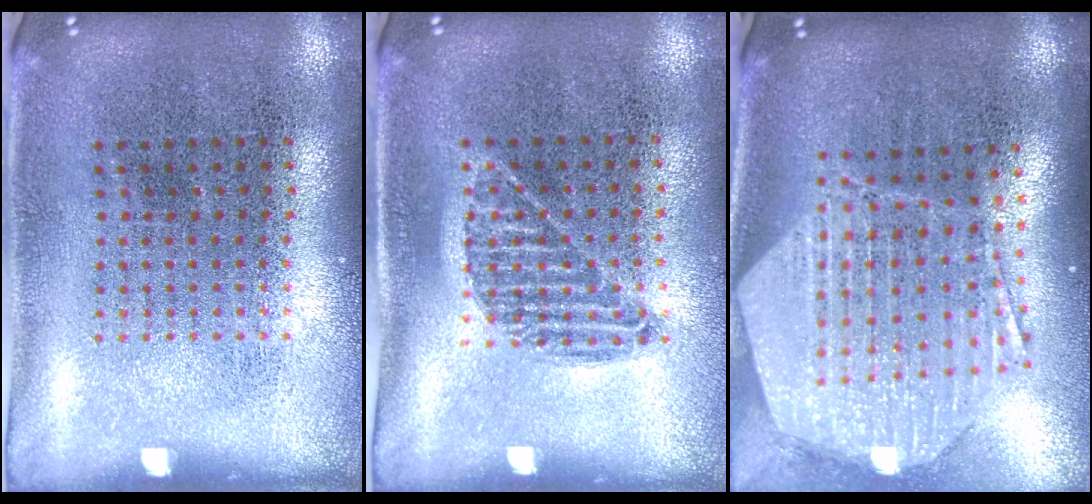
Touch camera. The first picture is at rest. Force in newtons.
{"total": 0.9, "press": 0.8, "slide": 0.5}
{"total": 2.9, "press": 2.3, "slide": 1.8}